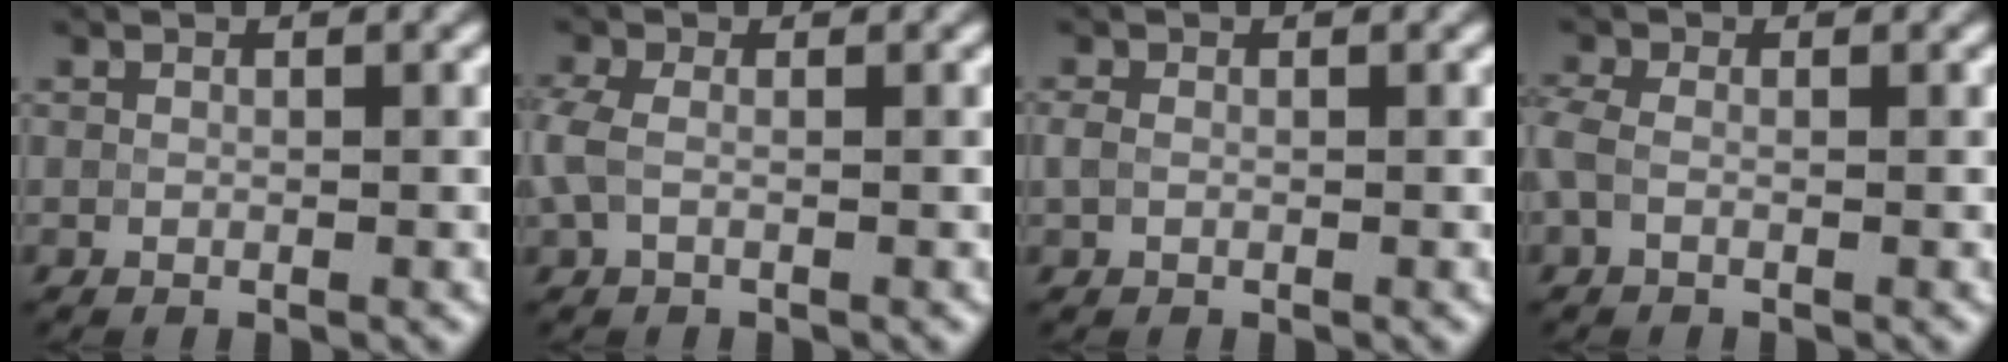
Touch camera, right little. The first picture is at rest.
{"total": 2.6, "force": [-0.2, 1.6, 2.0], "torque": [-0.061, 0.005, -0.011]}
{"total": 1.0, "force": [-0.1, 0.8, 0.7], "torque": [-0.016, 0.001, -0.004]}
{"total": 1.7, "force": [-0.4, 1.0, 1.3], "torque": [-0.037, 0.000, -0.016]}